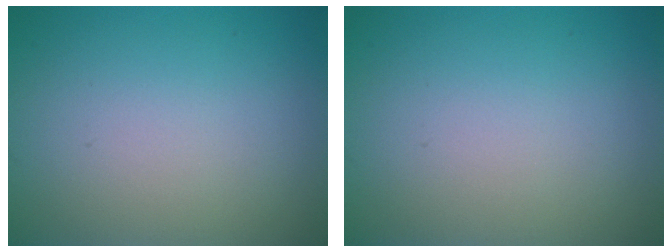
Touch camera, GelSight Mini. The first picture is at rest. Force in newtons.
{"total": 0.0}